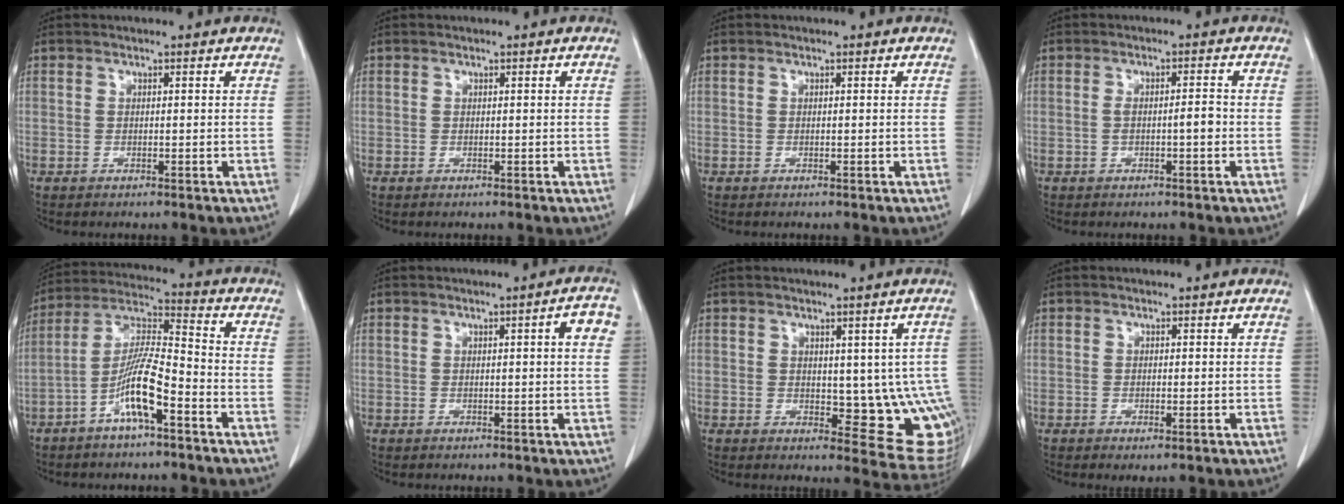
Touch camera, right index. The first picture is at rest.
{"total": 0.0}
{"total": 0.0}
{"total": 2.7, "force": [-0.5, 0.4, 2.7], "torque": [-0.048, 0.007, -0.006]}
{"total": 10.3, "force": [-4.8, 1.2, 9.0], "torque": [-0.182, 0.008, -0.091]}
{"total": 3.6, "force": [0.9, 0.1, 3.5], "torque": [-0.038, 0.004, 0.010]}
{"total": 9.8, "force": [0.2, 4.8, 8.6], "torque": [-0.076, -0.008, 0.013]}
{"total": 1.0, "force": [-0.4, 0.0, 0.9], "torque": [-0.014, -0.006, -0.003]}